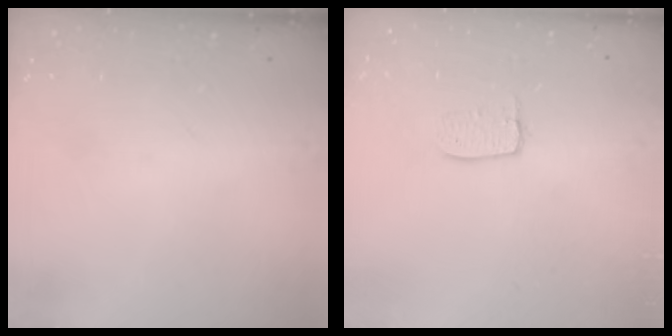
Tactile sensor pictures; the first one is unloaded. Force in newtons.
{"total": 6.0, "press": 6.0, "slide": 0.3}